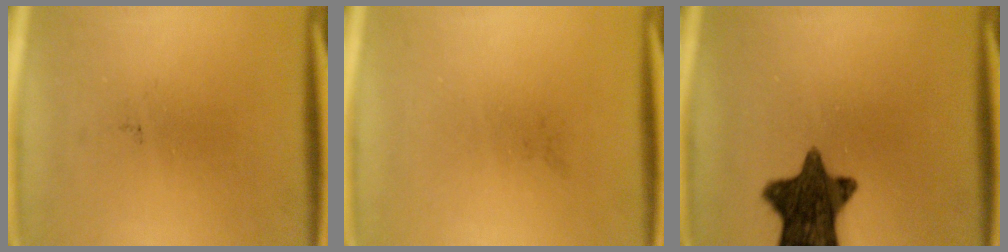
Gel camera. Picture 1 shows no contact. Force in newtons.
{"total": 0.0}
{"total": 12.6}